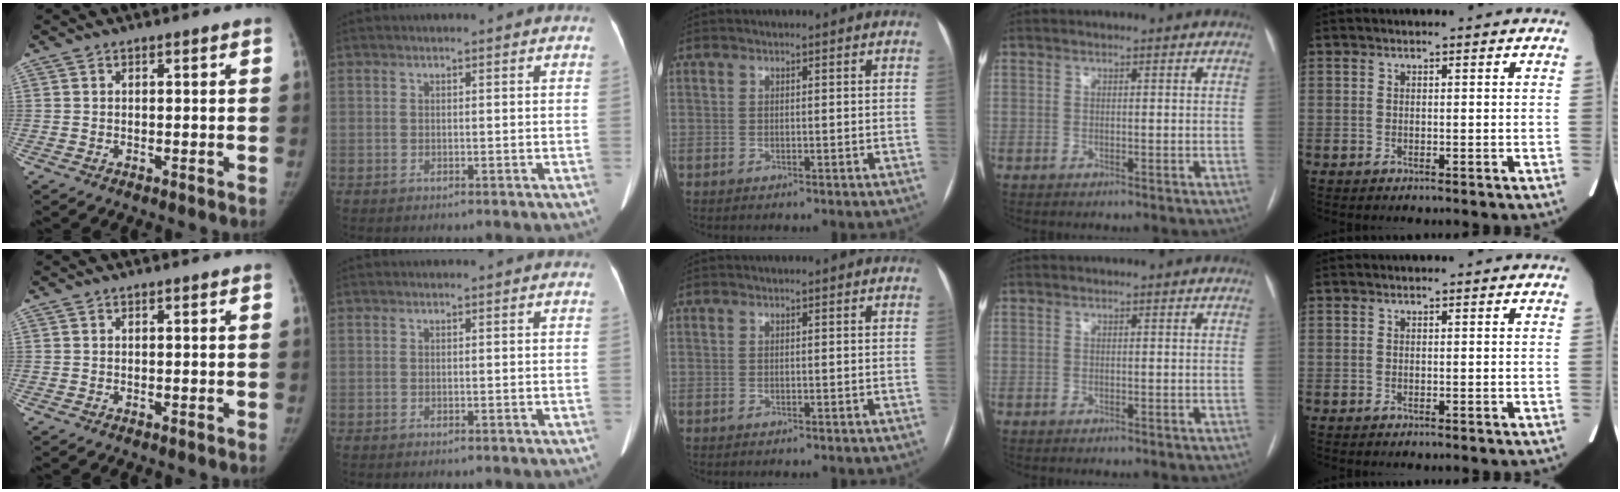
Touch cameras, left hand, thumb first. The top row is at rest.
{}